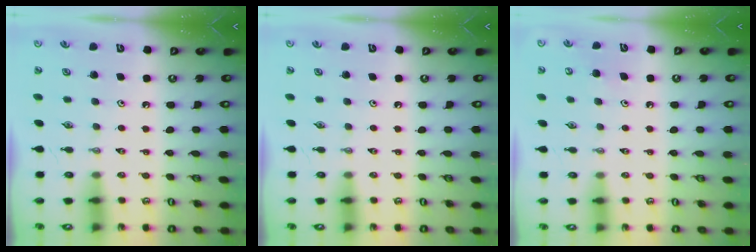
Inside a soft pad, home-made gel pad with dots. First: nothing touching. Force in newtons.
{"total": 0.0}
{"total": 5.6, "press": 5.5, "slide": 0.7}